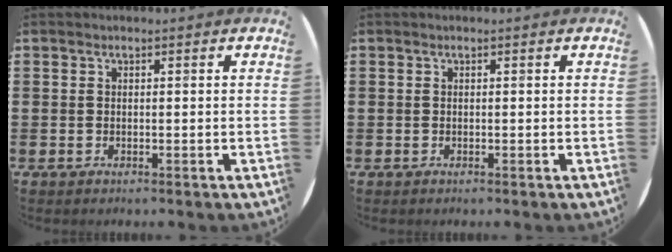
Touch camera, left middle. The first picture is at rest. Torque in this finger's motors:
{"motor_torque": [0.80, -0.76, 0.05, 0.02]}